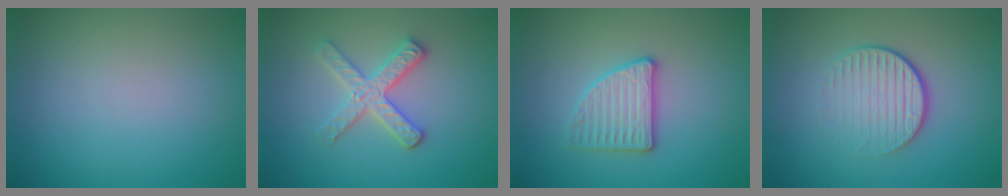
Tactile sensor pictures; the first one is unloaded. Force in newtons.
{"total": 3.4, "press": 3.0, "slide": 1.6}
{"total": 2.9, "press": 2.8, "slide": 0.7}
{"total": 4.2, "press": 2.6, "slide": 3.2}